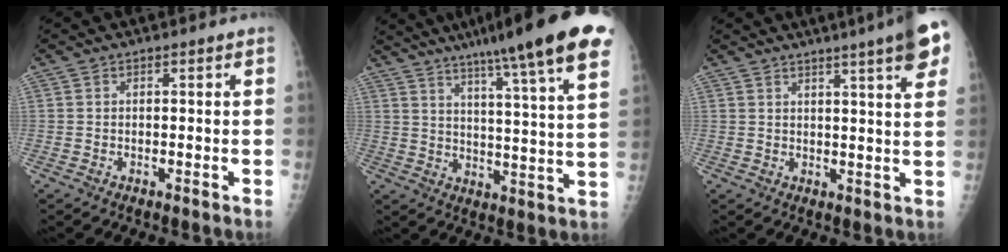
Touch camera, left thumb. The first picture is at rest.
{"total": 22.1, "force": [15.0, 1.5, 16.1], "torque": [-0.227, -0.045, 0.201]}
{"total": 11.2, "force": [6.9, 1.3, 8.7], "torque": [-0.103, -0.018, 0.076]}